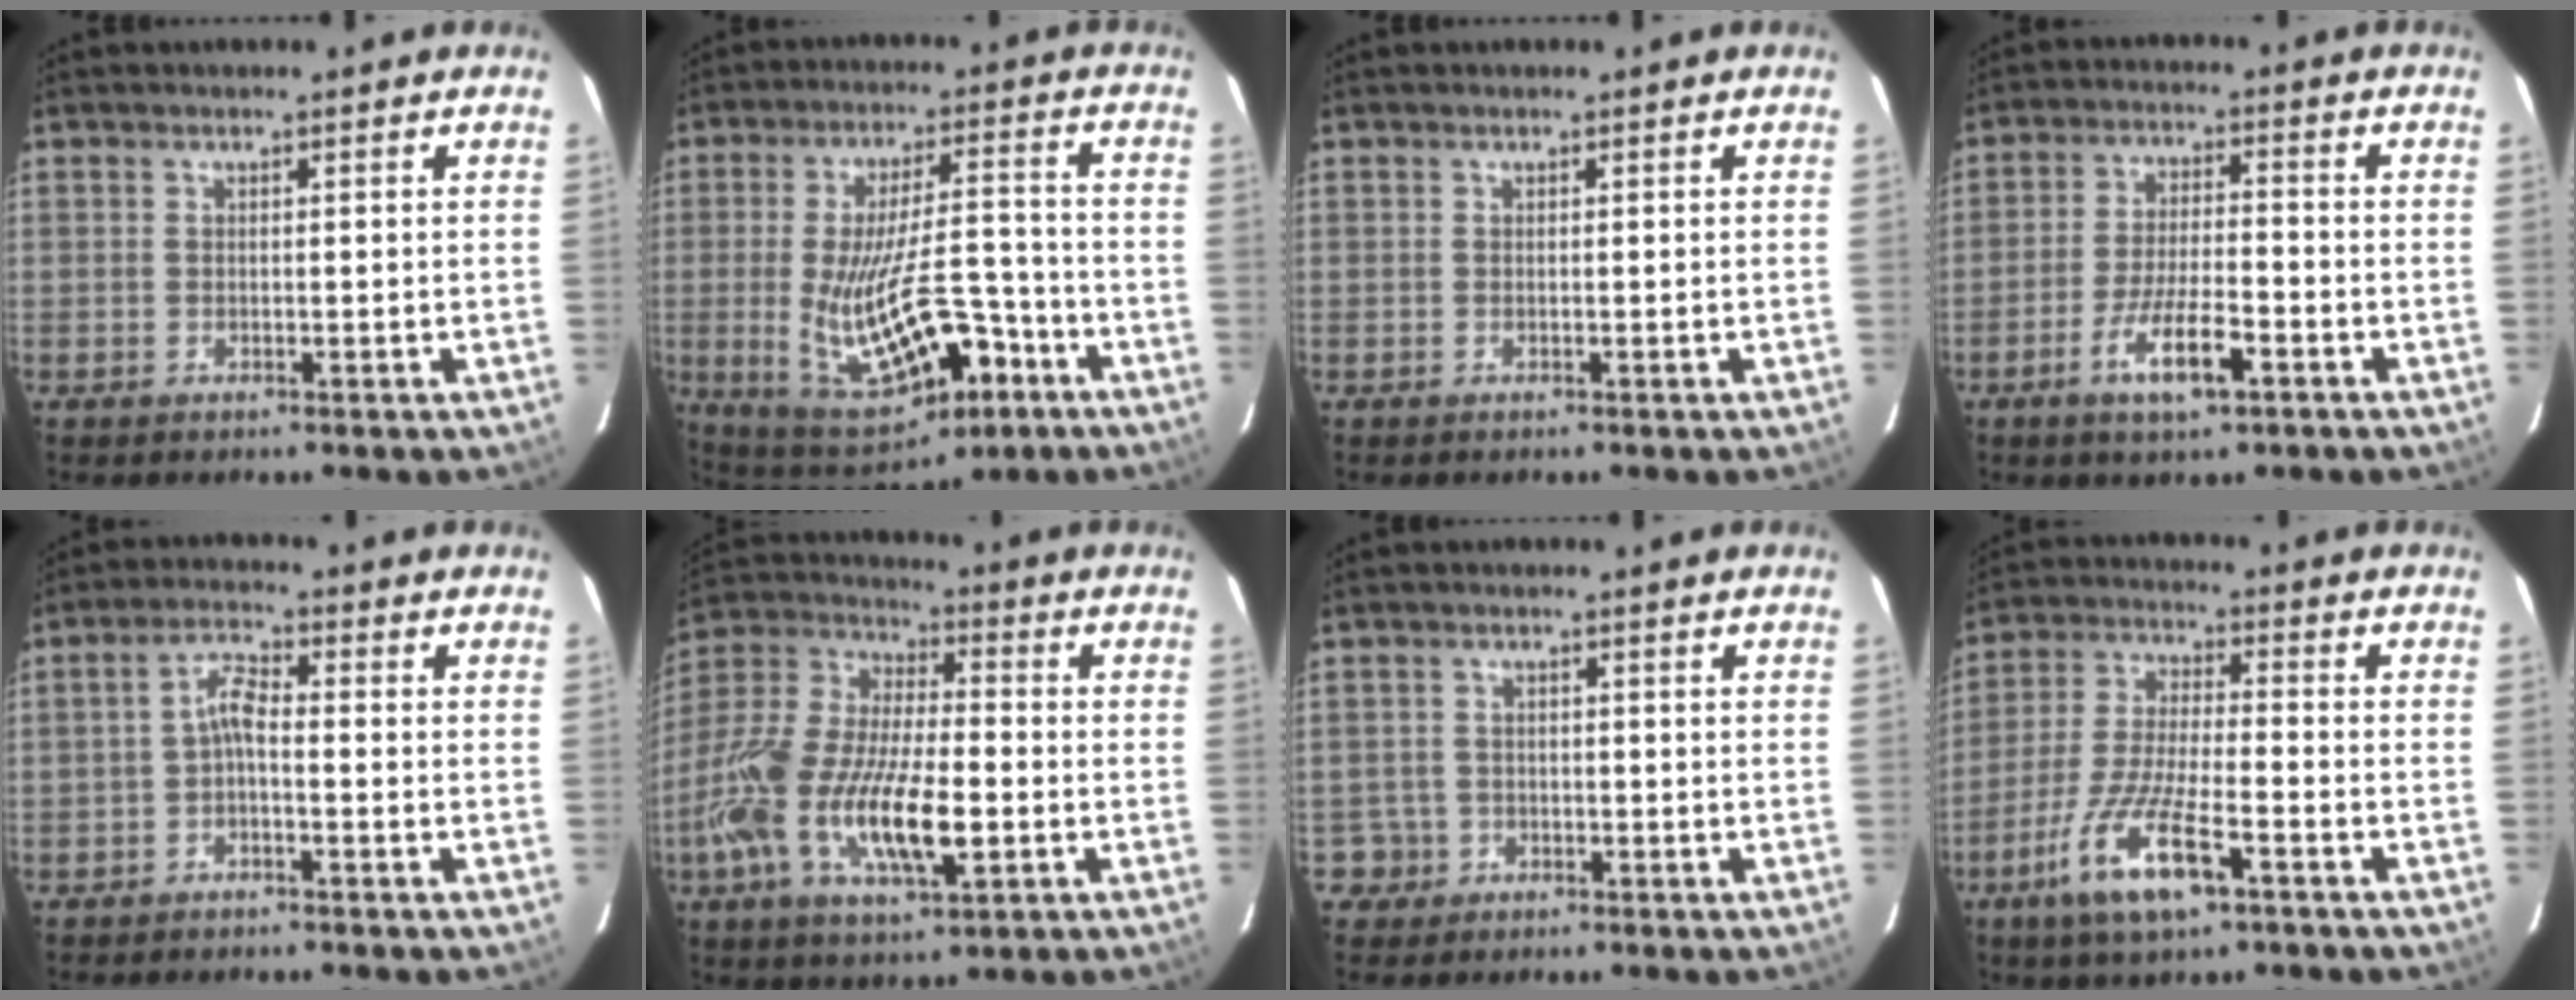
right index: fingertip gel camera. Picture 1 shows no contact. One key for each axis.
{"total": 18.3, "fx": -6.5, "fy": 7.2, "fz": 15.5, "tx": -0.295, "ty": -0.020, "tz": -0.077}
{"total": 0.0}
{"total": 8.6, "fx": -4.6, "fy": 2.0, "fz": 7.0, "tx": -0.142, "ty": -0.007, "tz": -0.080}
{"total": 3.1, "fx": -1.4, "fy": 0.4, "fz": 2.7, "tx": -0.061, "ty": 0.010, "tz": -0.029}
{"total": 20.3, "fx": -6.3, "fy": 7.4, "fz": 17.8, "tx": -0.368, "ty": -0.017, "tz": -0.122}
{"total": 3.2, "fx": -1.3, "fy": 3.0, "fz": -0.2, "tx": 0.004, "ty": 0.020, "tz": -0.020}
{"total": 12.6, "fx": -6.9, "fy": 2.8, "fz": 10.2, "tx": -0.219, "ty": -0.014, "tz": -0.131}